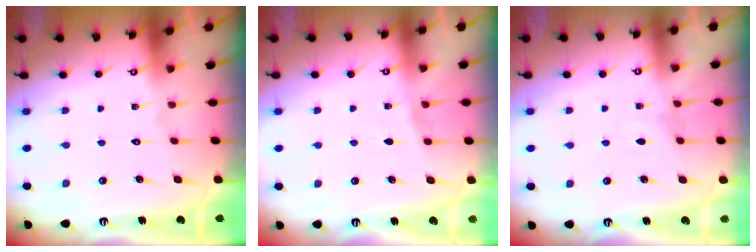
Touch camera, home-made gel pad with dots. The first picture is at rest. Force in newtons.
{"total": 4.2, "press": 4.2, "slide": 0.4}
{"total": 2.8, "press": 2.8, "slide": 0.5}